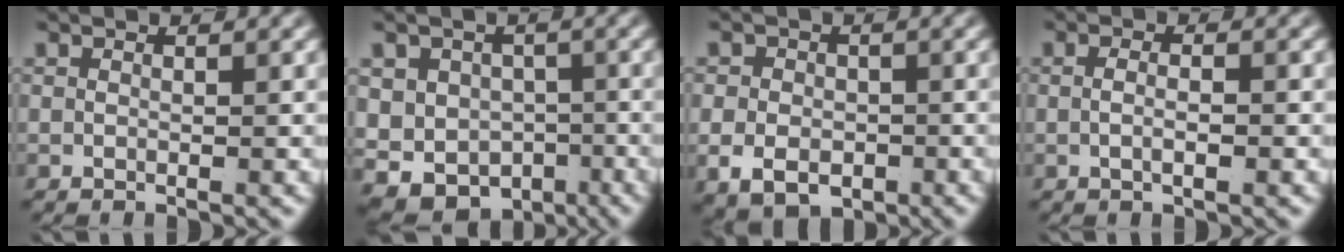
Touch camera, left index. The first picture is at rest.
{"total": 12.7, "force": [-5.7, 10.5, 4.5], "torque": [-0.094, -0.063, -0.085]}
{"total": 5.1, "force": [-1.8, 4.0, 2.5], "torque": [-0.043, -0.027, -0.017]}
{"total": 1.6, "force": [-0.7, 0.0, 1.5], "torque": [-0.026, -0.005, -0.007]}